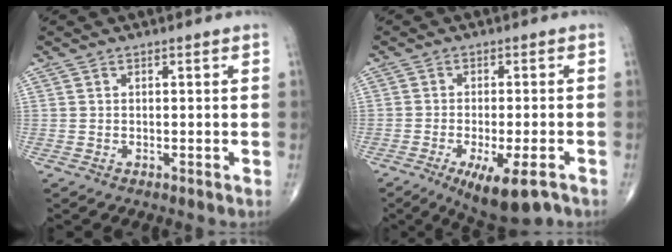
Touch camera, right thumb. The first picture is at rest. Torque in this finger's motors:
{"motor_torque": [0.09, 0.38, -0.16, -0.13, 0.03]}